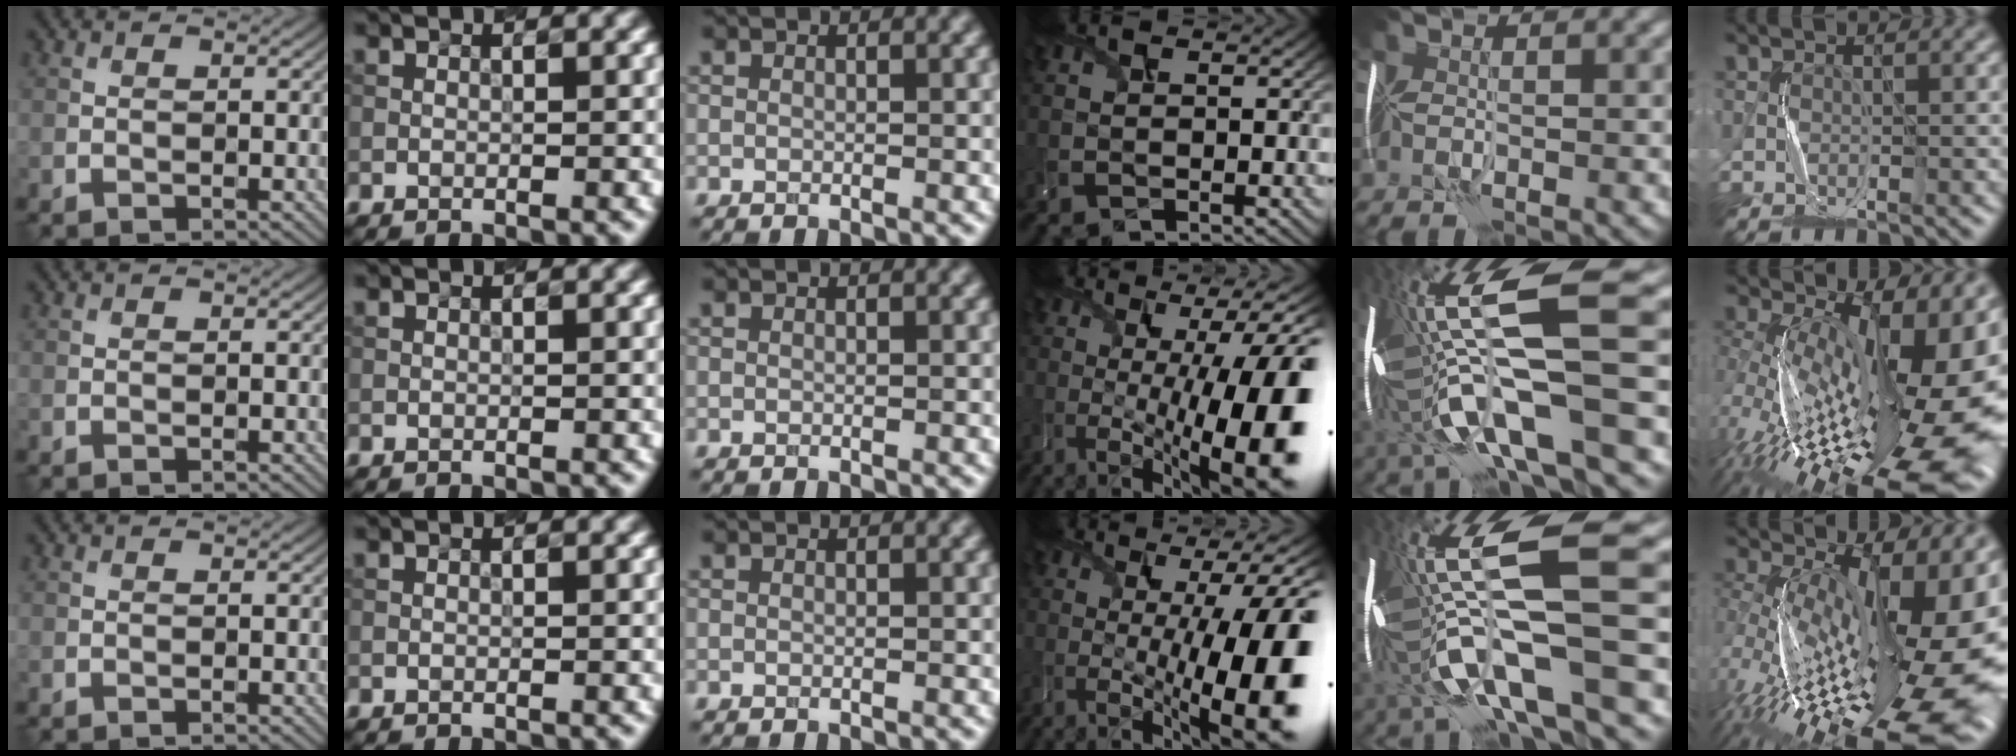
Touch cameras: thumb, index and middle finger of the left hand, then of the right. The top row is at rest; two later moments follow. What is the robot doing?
{"motion": "shake", "object": "plastic piggy bank"}